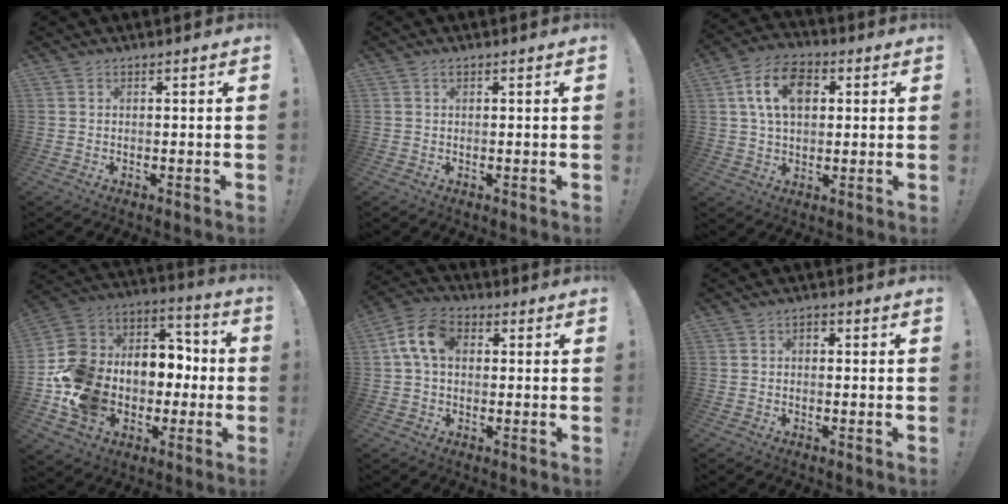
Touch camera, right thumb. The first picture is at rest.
{"total": 0.7, "force": [0.2, 0.4, 0.5], "torque": [-0.011, 0.002, 0.004]}
{"total": 13.3, "force": [3.6, 8.9, 9.2], "torque": [-0.162, 0.016, 0.069]}
{"total": 18.2, "force": [-4.1, 14.9, 9.6], "torque": [-0.185, 0.011, -0.039]}
{"total": 10.3, "force": [1.8, 7.0, 7.4], "torque": [-0.148, 0.021, 0.037]}
{"total": 1.6, "force": [-0.8, 1.0, 1.0], "torque": [-0.022, 0.008, -0.014]}